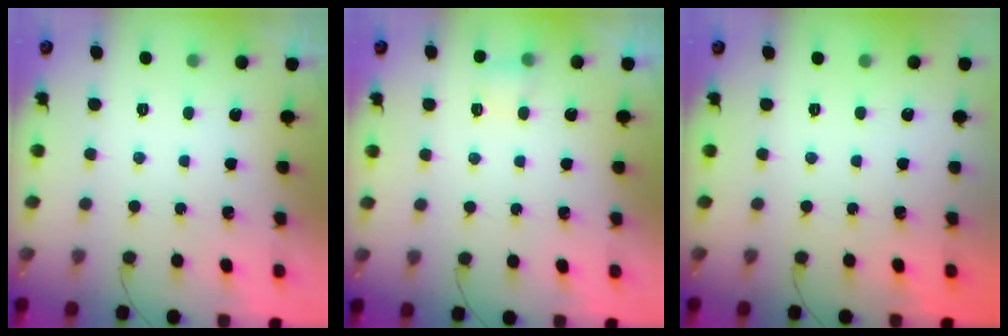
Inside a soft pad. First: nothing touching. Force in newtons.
{"total": 3.8, "press": 3.6, "slide": 1.1}
{"total": 0.0}